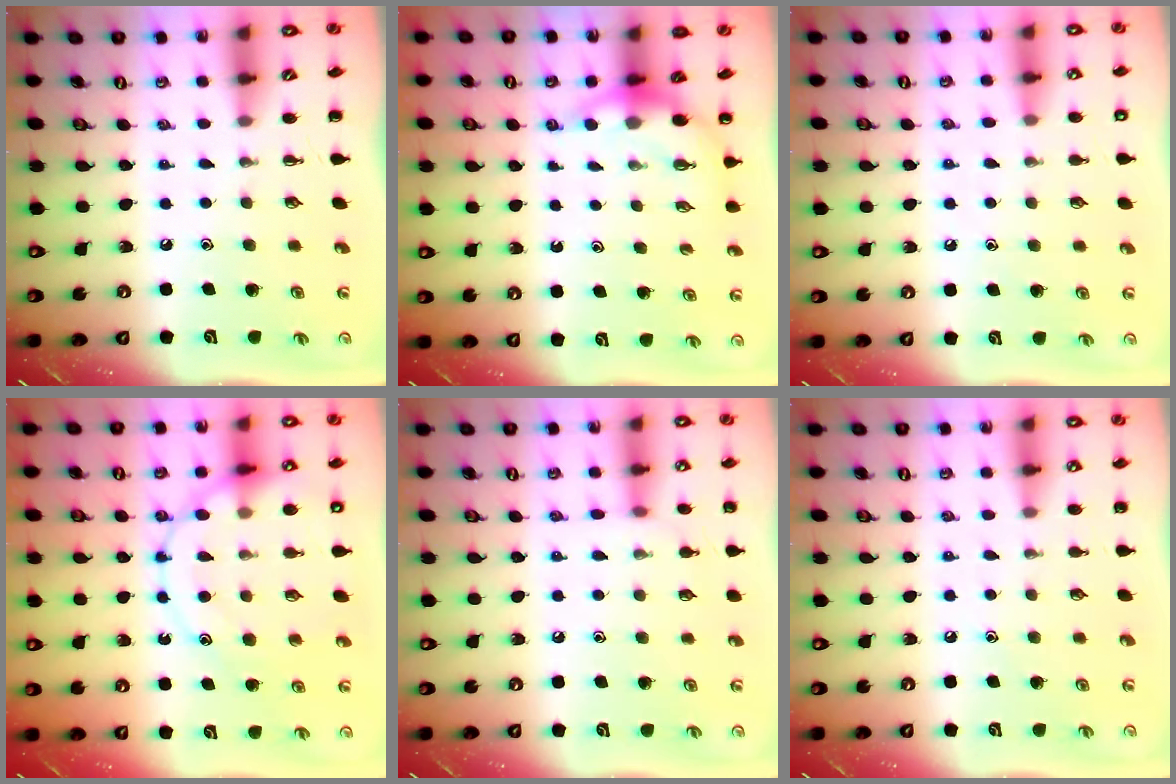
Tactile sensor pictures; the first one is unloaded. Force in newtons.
{"total": 5.9, "press": 5.9, "slide": 0.5}
{"total": 8.7, "press": 8.3, "slide": 2.4}
{"total": 16.5, "press": 16.3, "slide": 2.2}
{"total": 7.3, "press": 7.0, "slide": 2.1}
{"total": 5.1, "press": 4.9, "slide": 1.4}